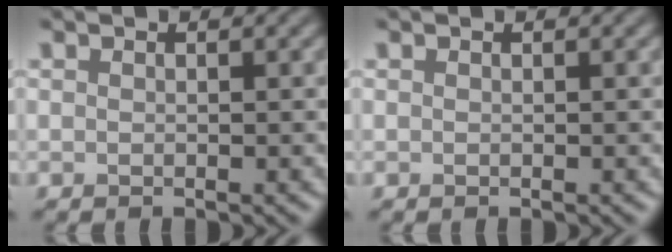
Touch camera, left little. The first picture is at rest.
{"total": 0.0}